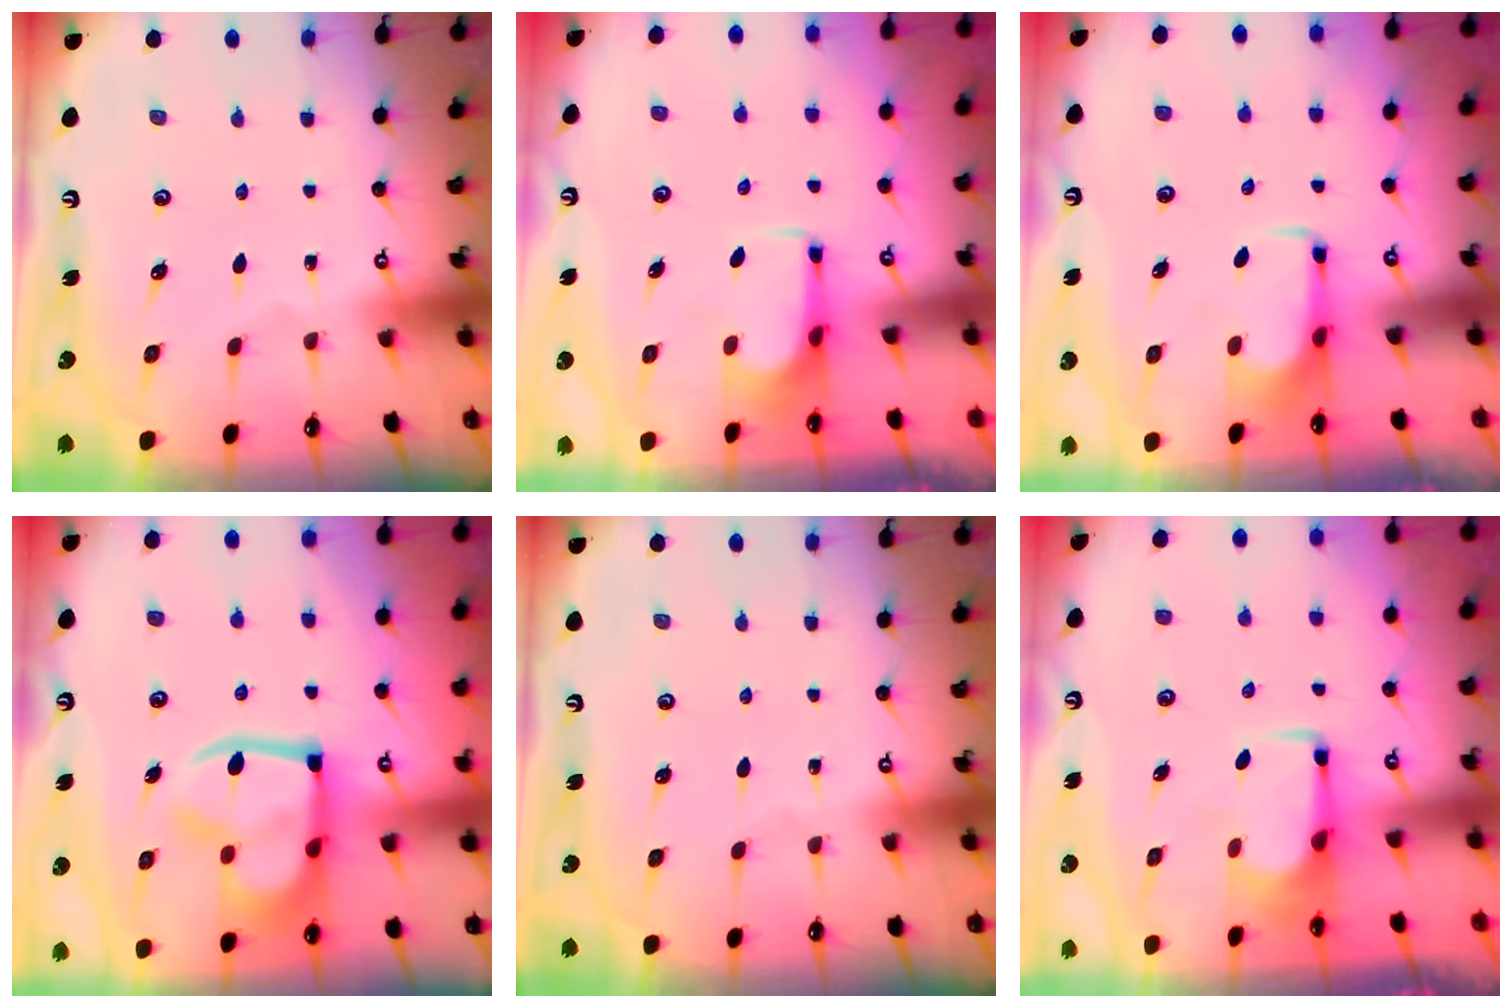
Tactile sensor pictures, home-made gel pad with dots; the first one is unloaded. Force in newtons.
{"total": 0.8, "press": 0.1, "slide": 0.8}
{"total": 2.1, "press": 2.0, "slide": 0.7}
{"total": 12.4, "press": 12.3, "slide": 1.7}
{"total": 0.0}
{"total": 1.9, "press": 1.6, "slide": 1.0}